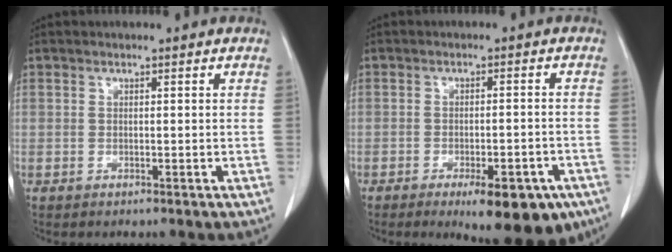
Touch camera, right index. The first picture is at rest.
{"total": 11.6, "force": [-7.4, 3.7, 8.1], "torque": [-0.077, -0.001, -0.097]}